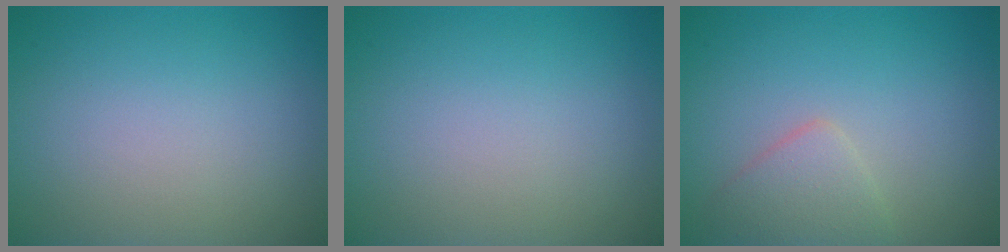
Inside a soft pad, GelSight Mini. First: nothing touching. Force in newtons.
{"total": 0.0}
{"total": 2.3, "press": 2.3, "slide": 0.1}